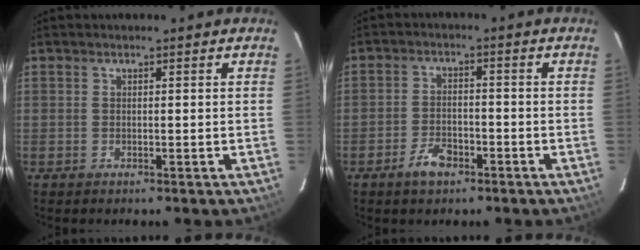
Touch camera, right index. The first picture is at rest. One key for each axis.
{"total": 5.4, "fx": -3.3, "fy": 2.9, "fz": 3.2, "tx": -0.070, "ty": 0.004, "tz": -0.055}